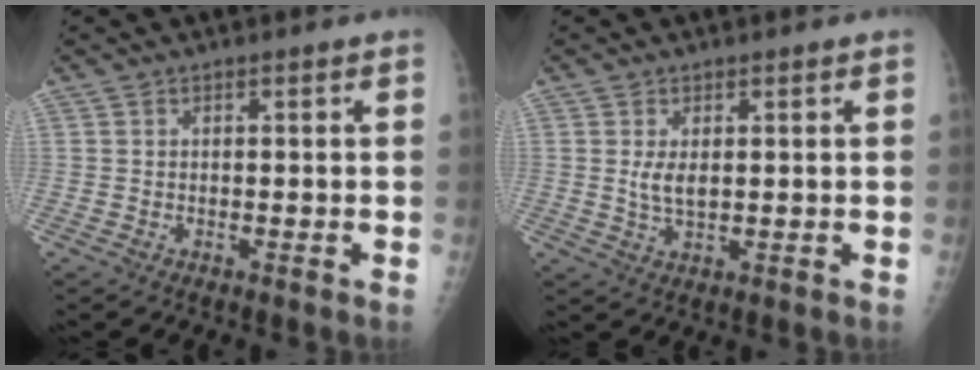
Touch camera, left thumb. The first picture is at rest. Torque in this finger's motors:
{"motor_torque": [0.01, 0.01, 0.16, -0.01, 0.02]}